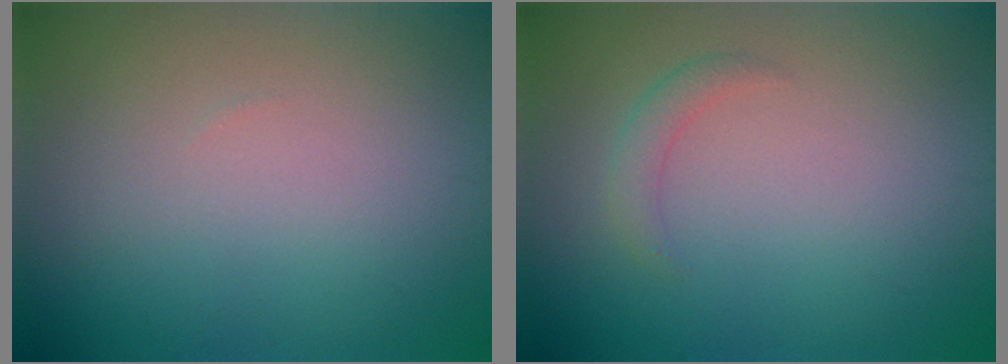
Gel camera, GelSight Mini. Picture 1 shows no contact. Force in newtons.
{"total": 1.4, "press": 1.4, "slide": 0.0}